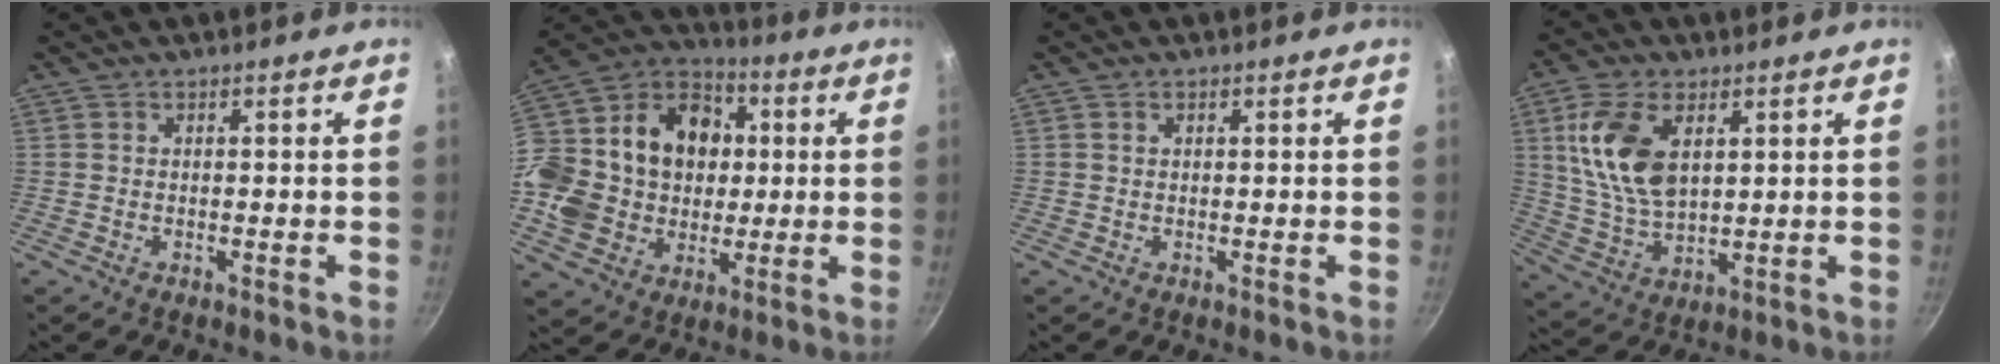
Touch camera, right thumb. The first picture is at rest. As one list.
[{"total": 26.2, "force": [2.3, 21.6, 14.7], "torque": [-0.271, 0.048, 0.042]}, {"total": 0.6, "force": [0.3, 0.4, 0.3], "torque": [-0.005, 0.002, 0.005]}, {"total": 13.7, "force": [4.2, 7.8, 10.4], "torque": [-0.193, -0.018, 0.091]}]